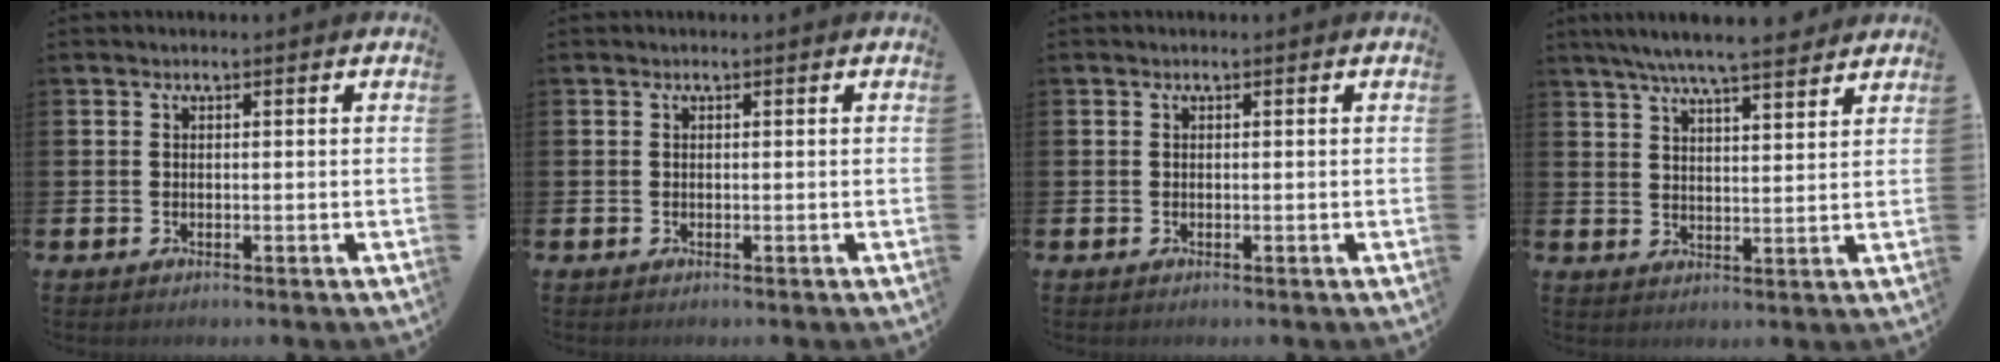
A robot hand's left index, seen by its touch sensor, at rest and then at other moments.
{"total": 0.0}
{"total": 0.0}
{"total": 7.0, "force": [6.5, 0.4, 2.6], "torque": [-0.067, -0.026, 0.117]}